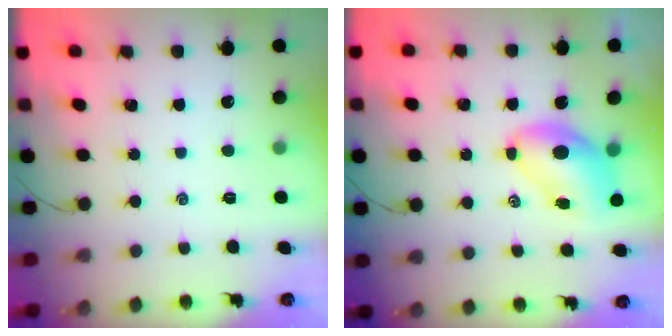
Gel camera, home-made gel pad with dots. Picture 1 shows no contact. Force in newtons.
{"total": 8.1, "press": 8.0, "slide": 1.7}